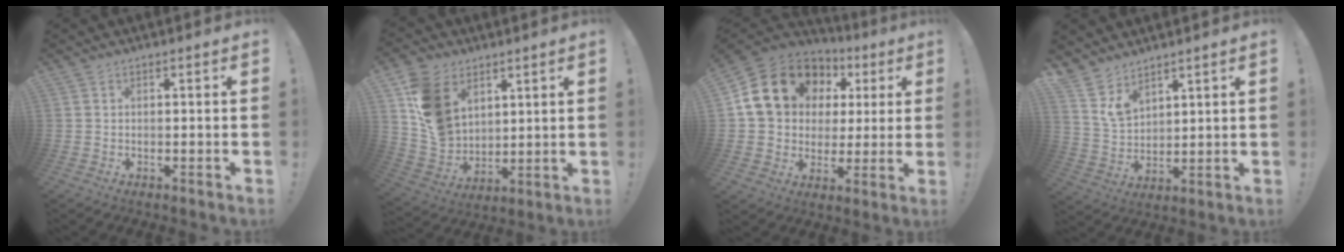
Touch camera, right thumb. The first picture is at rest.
{"total": 14.8, "force": [6.4, 11.1, 7.4], "torque": [-0.121, -0.030, 0.134]}
{"total": 19.3, "force": [7.8, 14.9, 9.6], "torque": [-0.148, -0.024, 0.167]}
{"total": 8.1, "force": [6.5, 3.9, 2.8], "torque": [-0.048, -0.047, 0.125]}